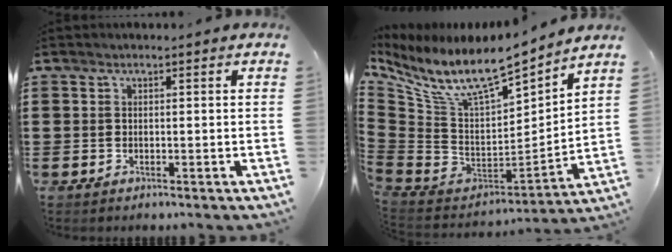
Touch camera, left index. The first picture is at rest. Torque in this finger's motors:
{"motor_torque": [2.14, 0.00, 0.35, 0.21]}